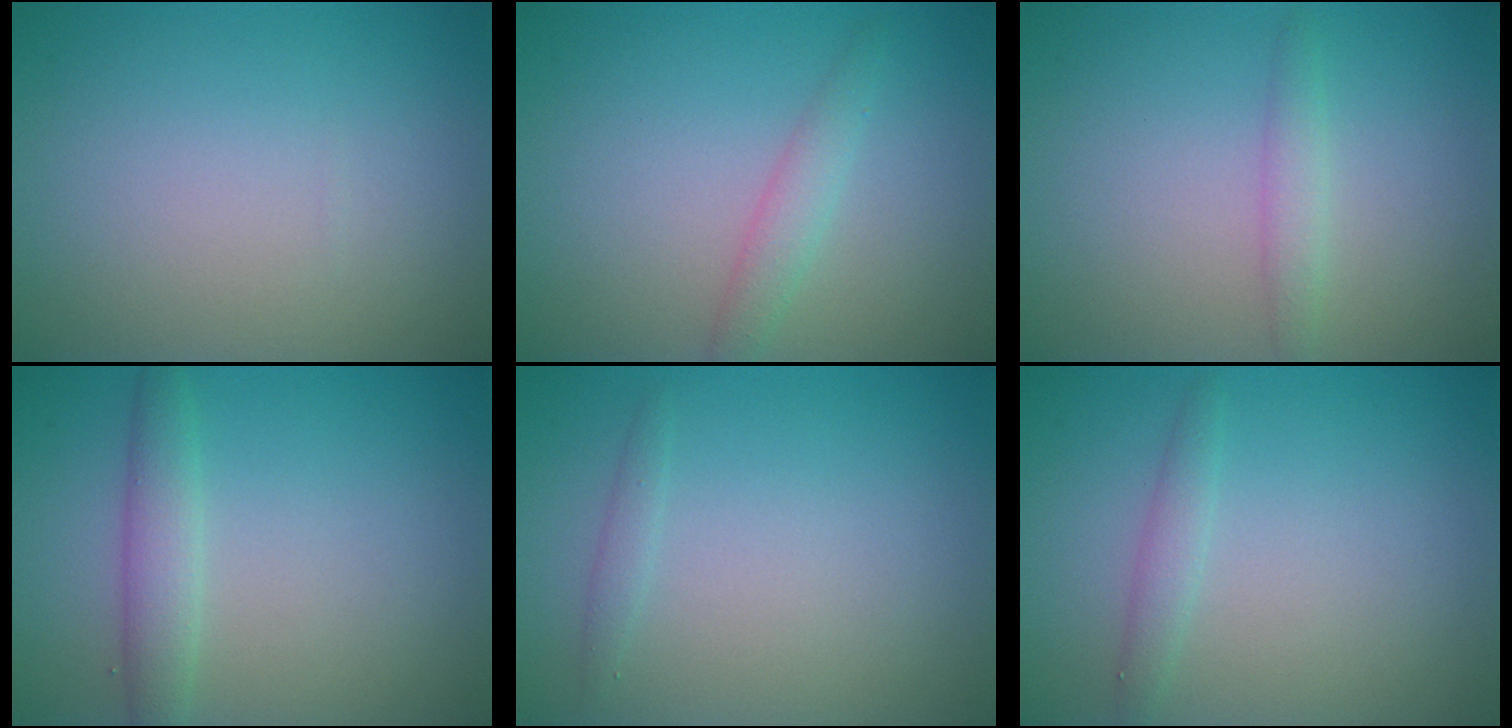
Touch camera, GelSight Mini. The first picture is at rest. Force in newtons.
{"total": 1.8, "press": 1.8, "slide": 0.0}
{"total": 1.4, "press": 1.4, "slide": 0.1}
{"total": 2.5, "press": 2.5, "slide": 0.2}
{"total": 0.8, "press": 0.8, "slide": 0.0}
{"total": 1.4, "press": 1.4, "slide": 0.1}